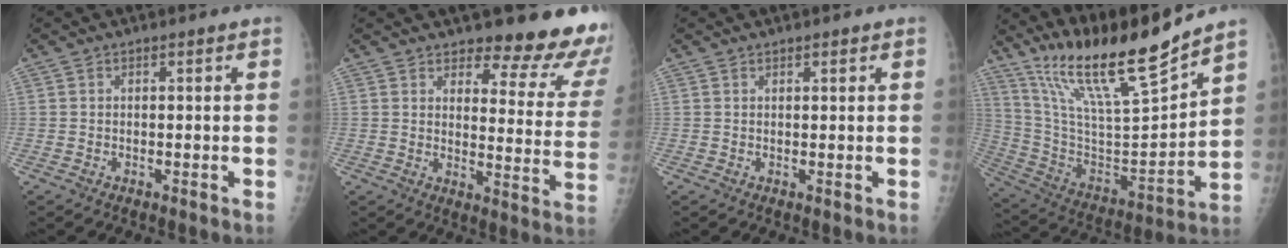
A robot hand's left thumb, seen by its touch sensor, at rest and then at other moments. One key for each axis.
{"total": 16.1, "fx": 14.0, "fy": 4.2, "fz": 6.7, "tx": -0.033, "ty": -0.123, "tz": 0.159}
{"total": 0.7, "fx": 0.6, "fy": 0.2, "fz": 0.3, "tx": -0.005, "ty": -0.003, "tz": 0.009}
{"total": 20.9, "fx": 17.4, "fy": 1.3, "fz": 11.5, "tx": -0.178, "ty": -0.096, "tz": 0.322}